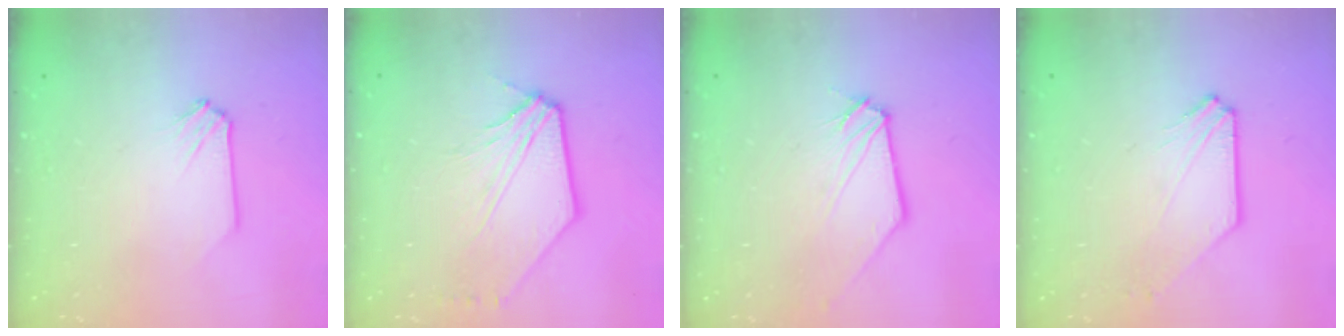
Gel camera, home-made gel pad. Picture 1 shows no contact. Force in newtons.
{"total": 6.5, "press": 6.4, "slide": 0.7}
{"total": 0.8, "press": 0.8, "slide": 0.1}
{"total": 1.4, "press": 1.4, "slide": 0.0}